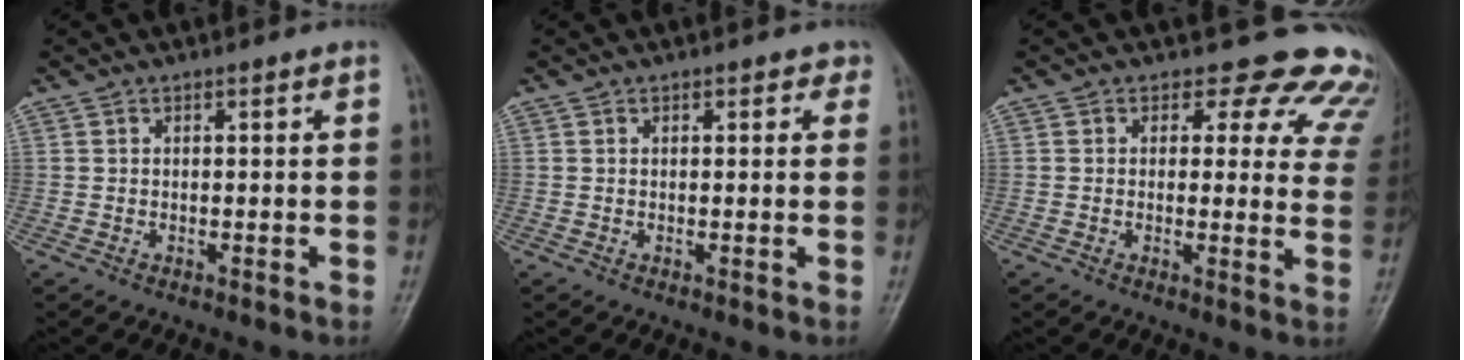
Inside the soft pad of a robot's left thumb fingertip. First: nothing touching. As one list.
[{"total": 1.8, "force": [1.0, 1.2, 0.9], "torque": [0.010, 0.000, 0.005]}, {"total": 13.9, "force": [11.8, 6.6, 3.2], "torque": [0.024, -0.072, 0.096]}]